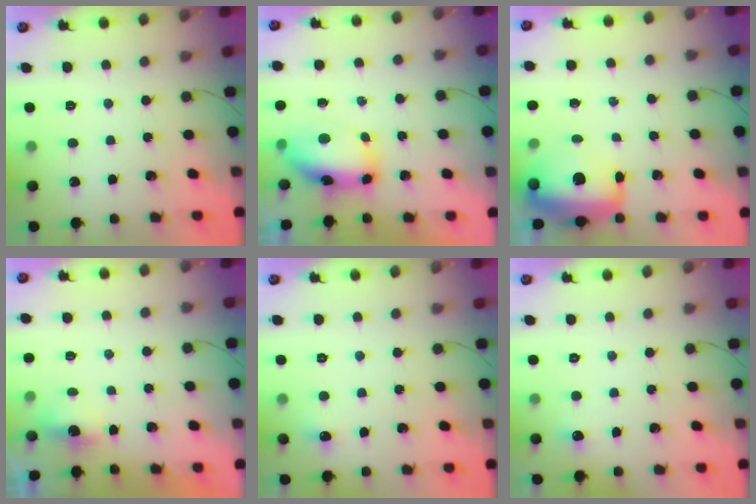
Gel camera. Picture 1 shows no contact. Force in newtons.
{"total": 9.1, "press": 9.0, "slide": 1.8}
{"total": 20.6, "press": 16.4, "slide": 12.5}
{"total": 2.9, "press": 2.8, "slide": 0.8}
{"total": 3.9, "press": 3.7, "slide": 1.2}
{"total": 2.9, "press": 2.7, "slide": 1.0}